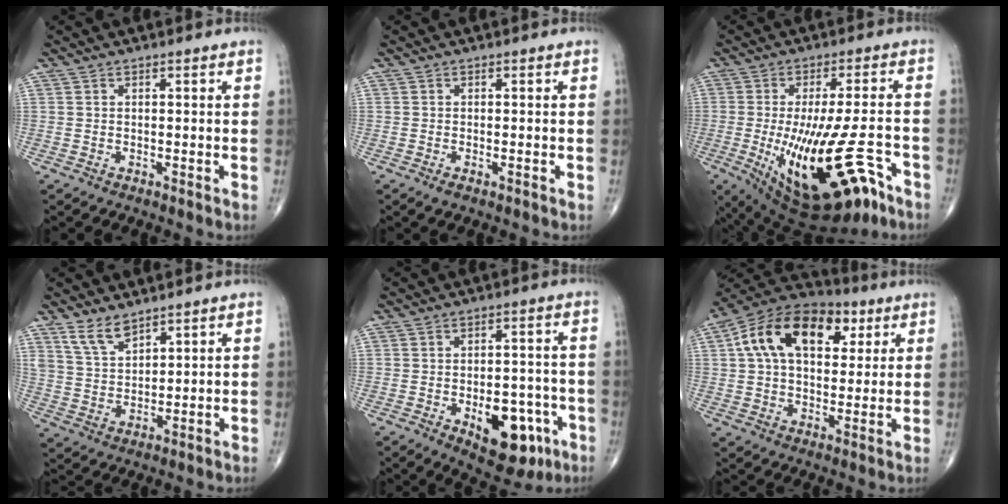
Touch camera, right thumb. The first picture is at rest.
{"total": 1.3, "force": [-0.7, 0.5, 1.0], "torque": [-0.019, 0.000, -0.010]}
{"total": 22.3, "force": [-9.4, 8.3, 18.4], "torque": [-0.282, 0.013, -0.128]}
{"total": 5.8, "force": [4.5, 2.4, 2.9], "torque": [-0.045, -0.026, 0.096]}
{"total": 13.4, "force": [-5.3, 7.1, 10.0], "torque": [-0.101, 0.027, -0.063]}
{"total": 19.3, "force": [6.3, 11.9, 13.7], "torque": [-0.206, 0.013, 0.095]}